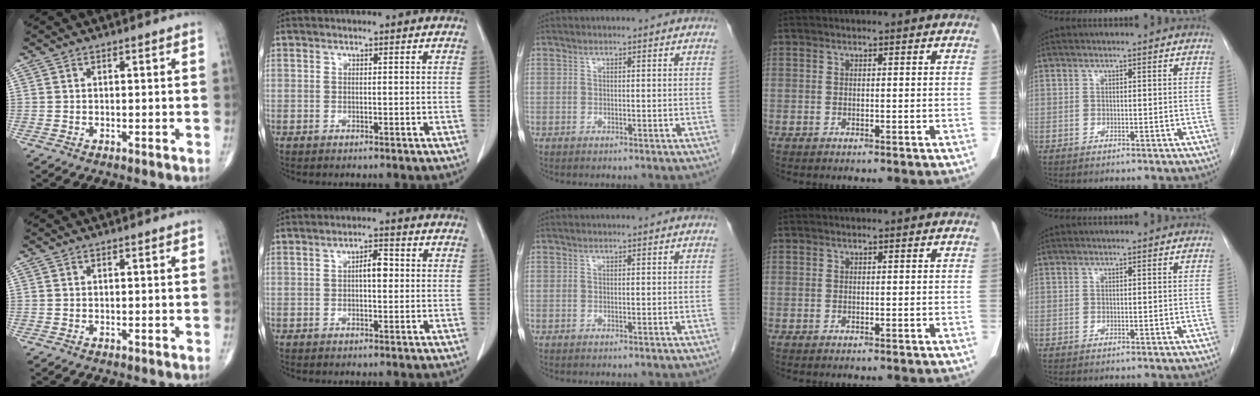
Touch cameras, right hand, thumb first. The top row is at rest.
{"index": {"total": 3.2, "force": [0.2, 1.2, 3.0], "torque": [-0.049, 0.007, 0.001]}}